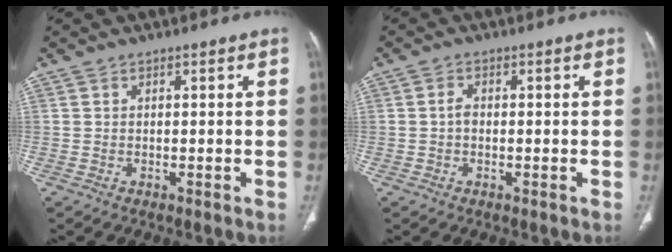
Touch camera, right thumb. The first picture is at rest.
{"total": 1.8, "force": [-0.2, 1.3, 1.3], "torque": [-0.023, 0.005, -0.005]}